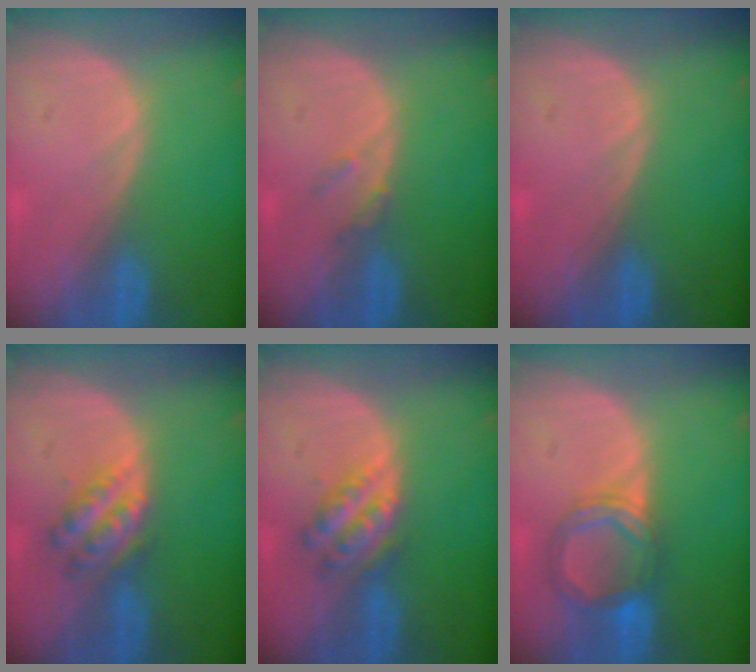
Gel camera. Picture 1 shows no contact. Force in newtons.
{"total": 1.6, "press": 1.6, "slide": 0.2}
{"total": 0.0}
{"total": 5.4, "press": 5.0, "slide": 2.2}
{"total": 5.4, "press": 5.0, "slide": 2.2}
{"total": 5.6, "press": 5.6, "slide": 0.4}